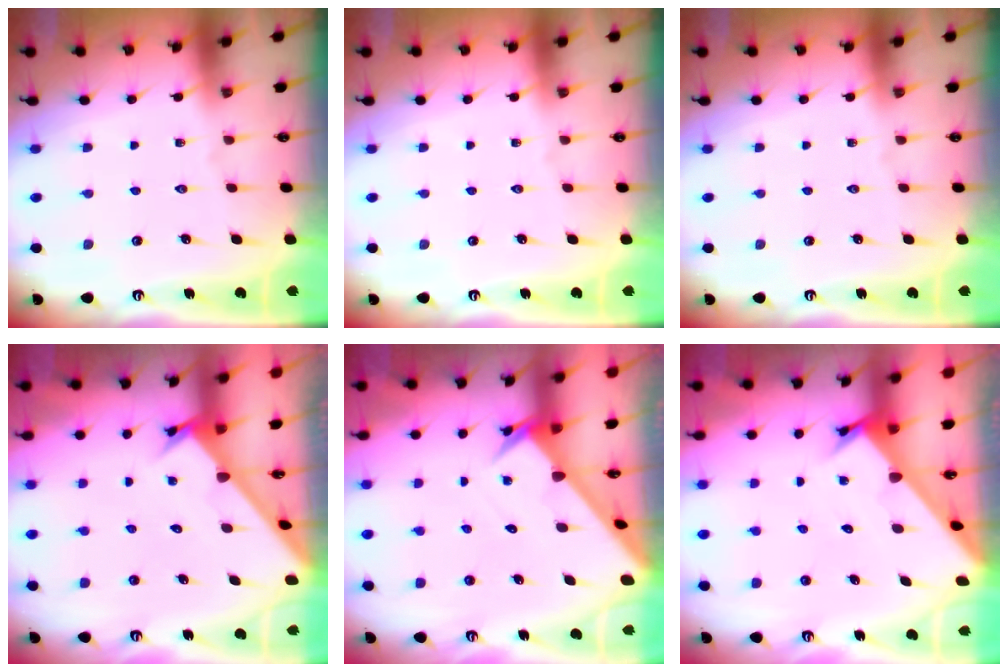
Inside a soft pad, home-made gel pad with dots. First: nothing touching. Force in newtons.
{"total": 0.0}
{"total": 0.0}
{"total": 2.6, "press": 2.6, "slide": 0.3}
{"total": 2.9, "press": 2.9, "slide": 0.2}
{"total": 2.3, "press": 2.3, "slide": 0.2}